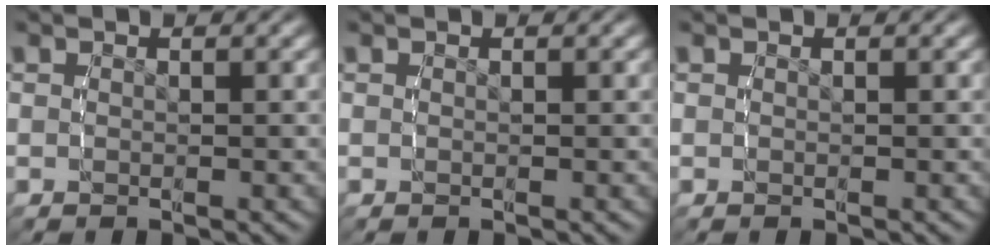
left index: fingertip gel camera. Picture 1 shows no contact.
{"total": 0.0}
{"total": 0.0}